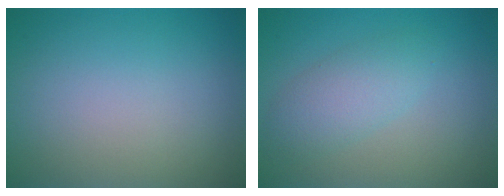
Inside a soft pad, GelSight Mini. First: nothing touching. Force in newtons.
{"total": 3.0, "press": 3.0, "slide": 0.1}